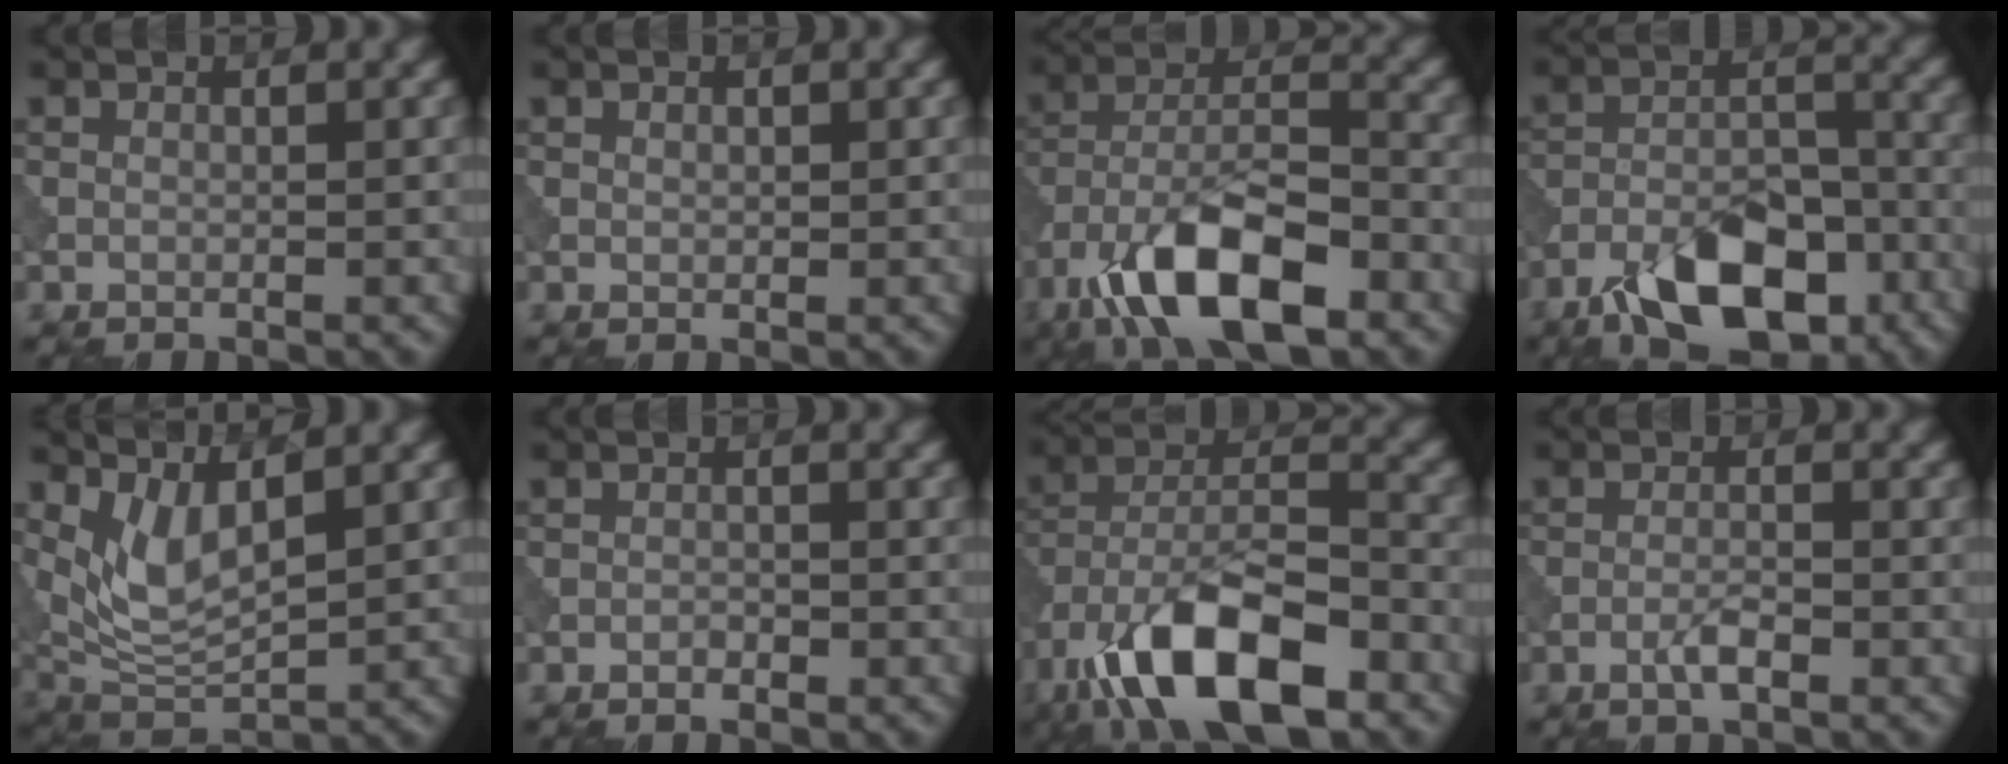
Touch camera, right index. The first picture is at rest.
{"total": 0.5, "force": [0.2, 0.4, 0.3], "torque": [-0.005, 0.001, 0.004]}
{"total": 11.5, "force": [-6.6, 4.6, 8.2], "torque": [-0.149, 0.002, -0.125]}
{"total": 10.6, "force": [-6.7, 4.6, 6.7], "torque": [-0.104, 0.002, -0.118]}
{"total": 4.9, "force": [2.1, 2.0, 3.9], "torque": [-0.090, -0.011, 0.049]}
{"total": 0.9, "force": [-0.5, 0.5, 0.6], "torque": [-0.007, 0.001, -0.011]}
{"total": 12.7, "force": [-7.4, 5.4, 8.8], "torque": [-0.165, -0.003, -0.136]}
{"total": 1.9, "force": [-1.0, 0.4, 1.6], "torque": [-0.030, 0.003, -0.023]}